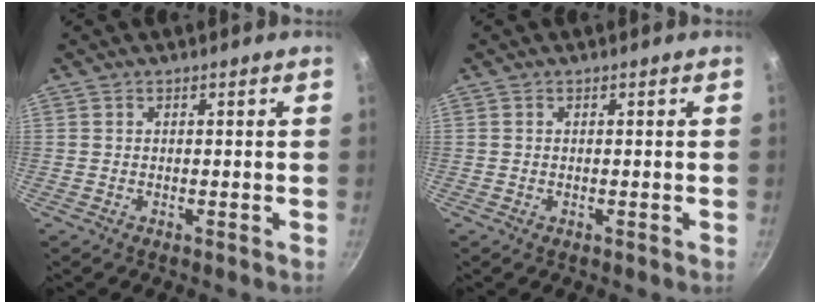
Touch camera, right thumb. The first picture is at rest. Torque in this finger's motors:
{"motor_torque": [-0.43, -0.60, -0.13, 0.04, -0.03]}